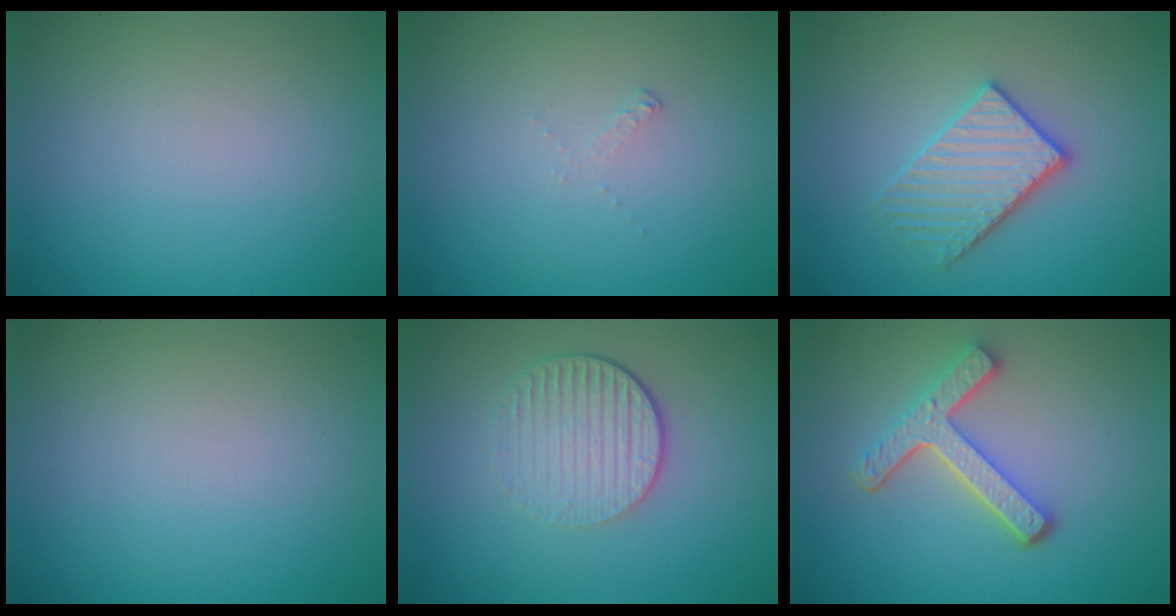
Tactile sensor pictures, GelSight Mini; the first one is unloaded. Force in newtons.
{"total": 0.6, "press": 0.2, "slide": 0.6}
{"total": 3.4, "press": 3.1, "slide": 1.2}
{"total": 0.0}
{"total": 4.2, "press": 2.8, "slide": 3.0}
{"total": 4.3, "press": 3.3, "slide": 2.7}